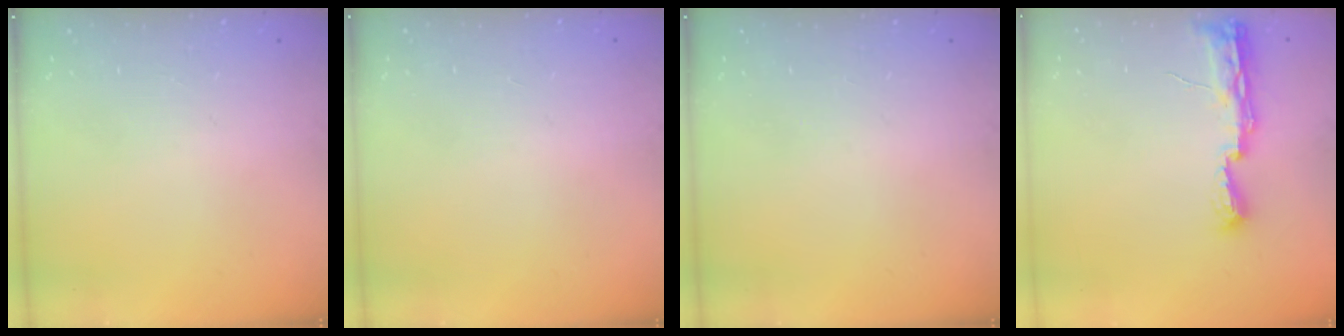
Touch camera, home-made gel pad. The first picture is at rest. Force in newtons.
{"total": 1.1, "press": 0.9, "slide": 0.6}
{"total": 0.0}
{"total": 10.2, "press": 8.9, "slide": 5.1}